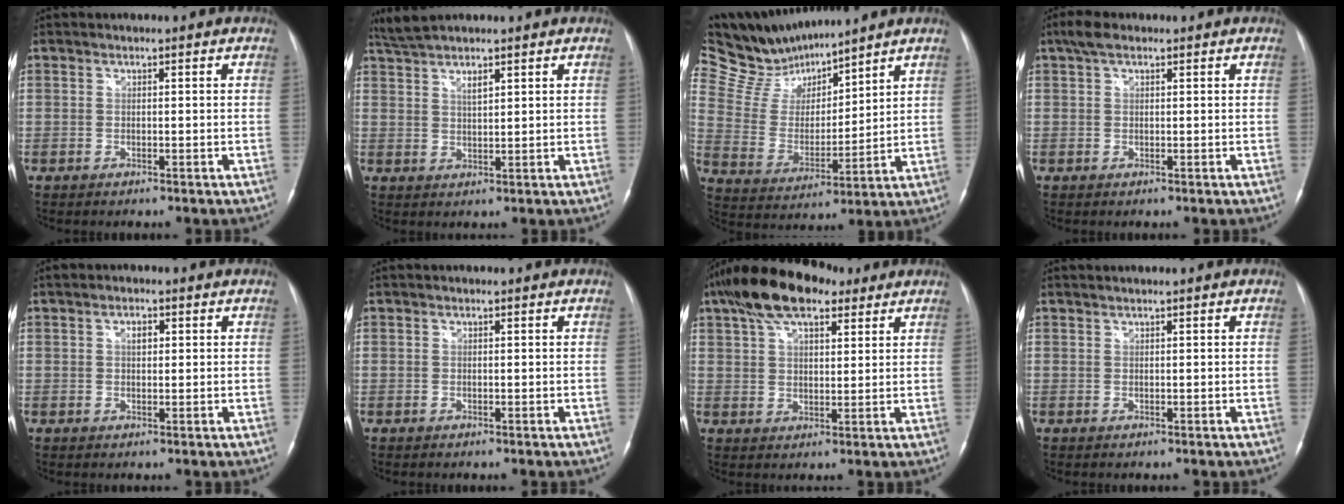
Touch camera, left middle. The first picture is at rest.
{"total": 5.5, "force": [4.3, 0.5, 3.4], "torque": [-0.080, 0.015, 0.086]}
{"total": 13.0, "force": [12.2, 2.4, 3.8], "torque": [-0.093, 0.010, 0.245]}
{"total": 3.0, "force": [2.0, 1.2, 1.9], "torque": [-0.045, 0.021, 0.038]}
{"total": 1.9, "force": [0.6, 1.0, 1.5], "torque": [-0.030, 0.002, 0.010]}
{"total": 0.0}
{"total": 12.6, "force": [8.4, 5.2, 7.8], "torque": [-0.153, 0.039, 0.150]}
{"total": 0.8, "force": [0.6, -0.2, 0.4], "torque": [-0.011, 0.009, 0.016]}